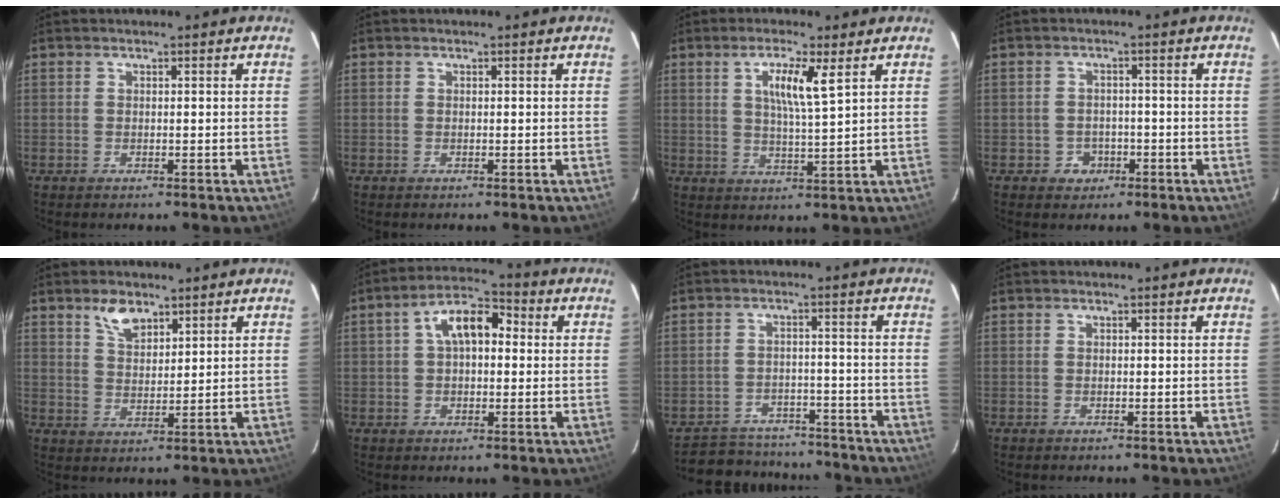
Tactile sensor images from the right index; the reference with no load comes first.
{"total": 0.0}
{"total": 6.2, "force": [2.7, 0.3, 5.5], "torque": [-0.101, -0.002, 0.046]}
{"total": 3.5, "force": [-1.5, 3.1, 0.5], "torque": [-0.017, 0.009, -0.017]}
{"total": 5.1, "force": [3.5, 2.5, 2.7], "torque": [-0.043, 0.004, 0.067]}
{"total": 8.9, "force": [1.5, 5.1, 7.1], "torque": [-0.126, 0.033, 0.023]}
{"total": 11.3, "force": [-9.8, 5.2, 1.9], "torque": [-0.052, 0.028, -0.126]}
{"total": 0.0}